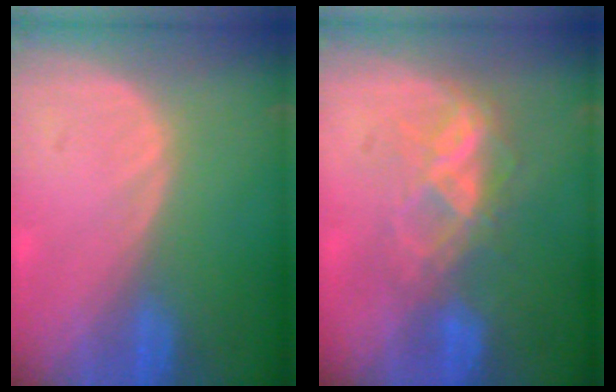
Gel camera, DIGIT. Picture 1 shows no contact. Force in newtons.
{"total": 5.8, "press": 5.7, "slide": 1.3}